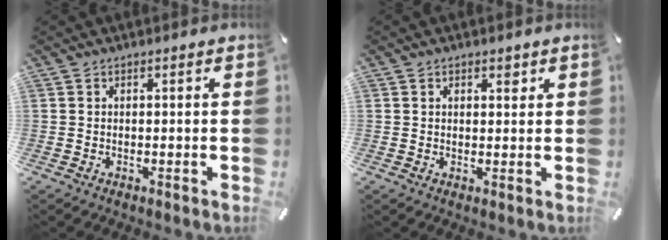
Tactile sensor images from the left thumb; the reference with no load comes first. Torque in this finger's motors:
{"motor_torque": [0.10, -0.31, 0.12, 0.21, -0.06]}